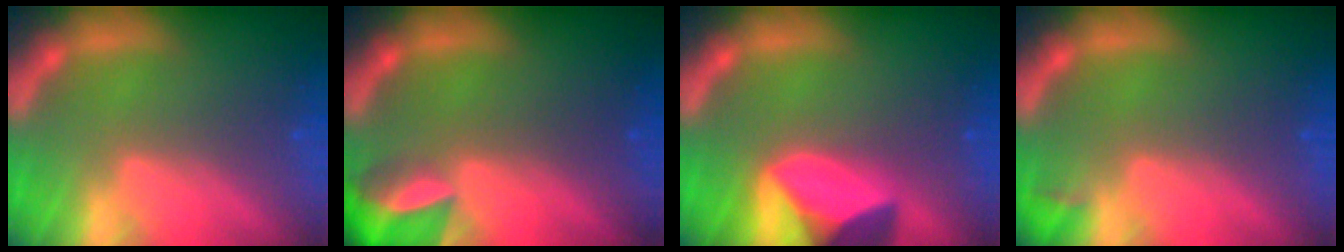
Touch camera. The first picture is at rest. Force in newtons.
{"total": 5.5}
{"total": 8.9}
{"total": 0.9}